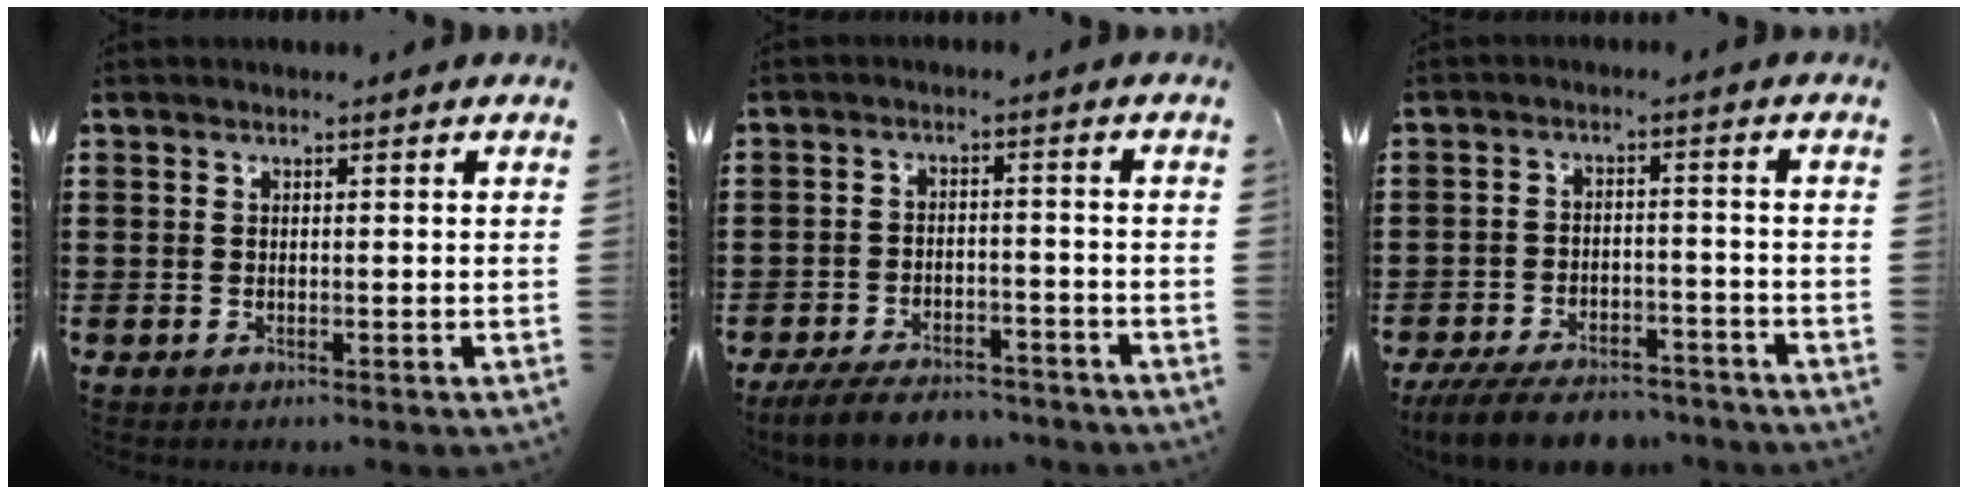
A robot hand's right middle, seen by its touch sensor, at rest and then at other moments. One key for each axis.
{"total": 5.5, "fx": -5.1, "fy": 1.2, "fz": 1.7, "tx": -0.038, "ty": 0.002, "tz": -0.100}
{"total": 6.6, "fx": -6.1, "fy": 1.4, "fz": 2.1, "tx": -0.046, "ty": 0.006, "tz": -0.118}